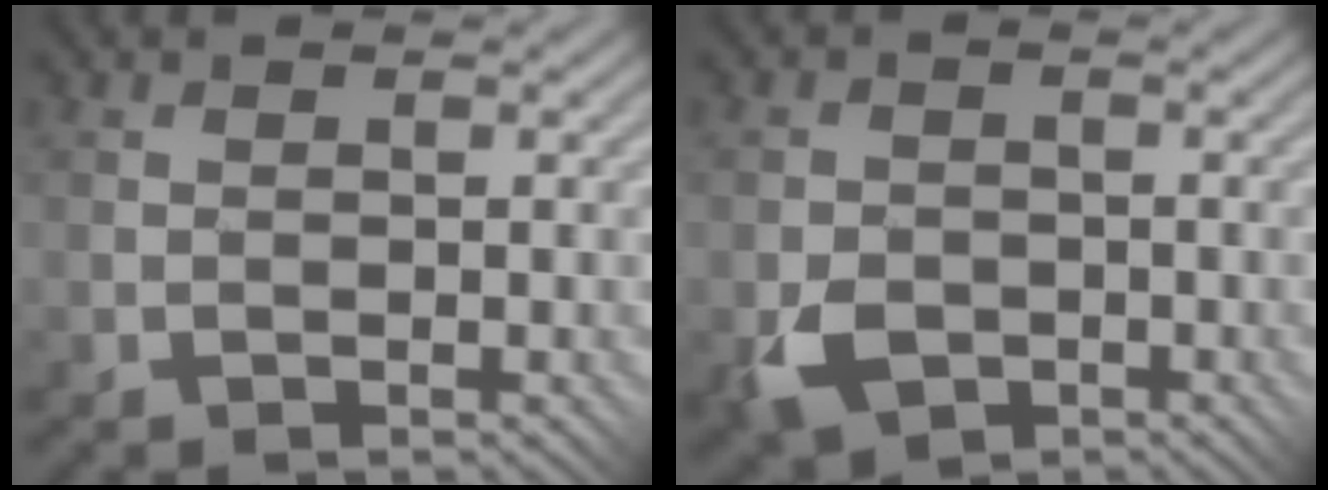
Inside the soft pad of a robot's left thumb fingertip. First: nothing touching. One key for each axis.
{"total": 4.6, "fx": -2.2, "fy": 3.5, "fz": 2.0, "tx": -0.044, "ty": -0.010, "tz": -0.045}